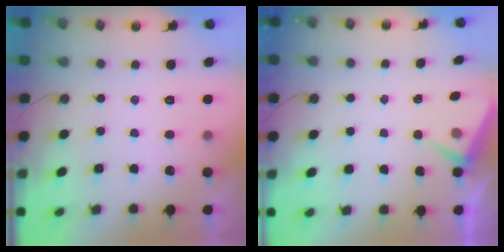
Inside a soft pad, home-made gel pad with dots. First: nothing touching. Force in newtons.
{"total": 4.8, "press": 4.7, "slide": 0.6}